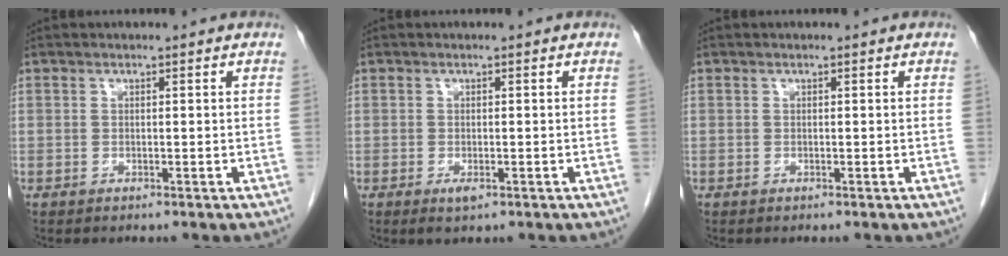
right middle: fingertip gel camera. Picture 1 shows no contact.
{"total": 1.6, "force": [-0.8, 0.5, 1.3], "torque": [-0.021, -0.002, -0.009]}
{"total": 0.0}